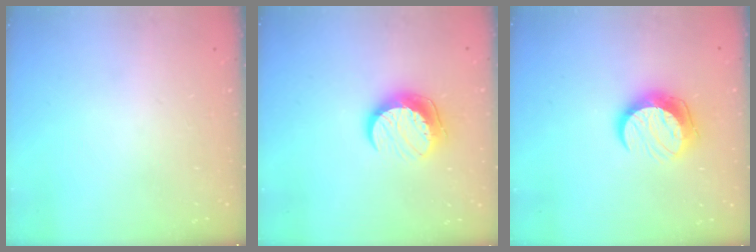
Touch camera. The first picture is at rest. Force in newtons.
{"total": 10.7, "press": 10.7, "slide": 0.3}
{"total": 11.4, "press": 11.4, "slide": 0.6}